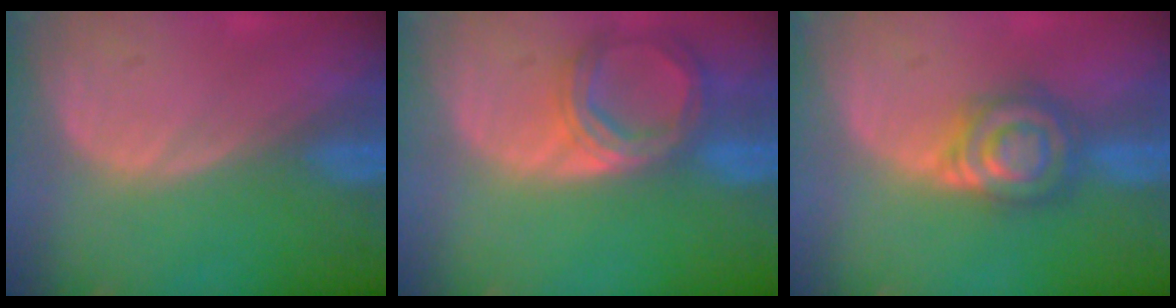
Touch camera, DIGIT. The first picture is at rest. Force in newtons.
{"total": 6.7, "press": 6.2, "slide": 2.7}
{"total": 6.4, "press": 6.3, "slide": 1.2}